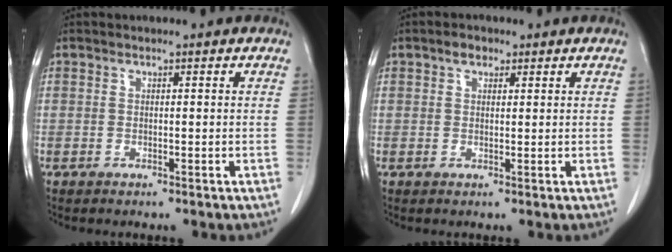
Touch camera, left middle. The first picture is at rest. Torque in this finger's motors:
{"motor_torque": [0.33, -0.30, 0.00, 0.01]}